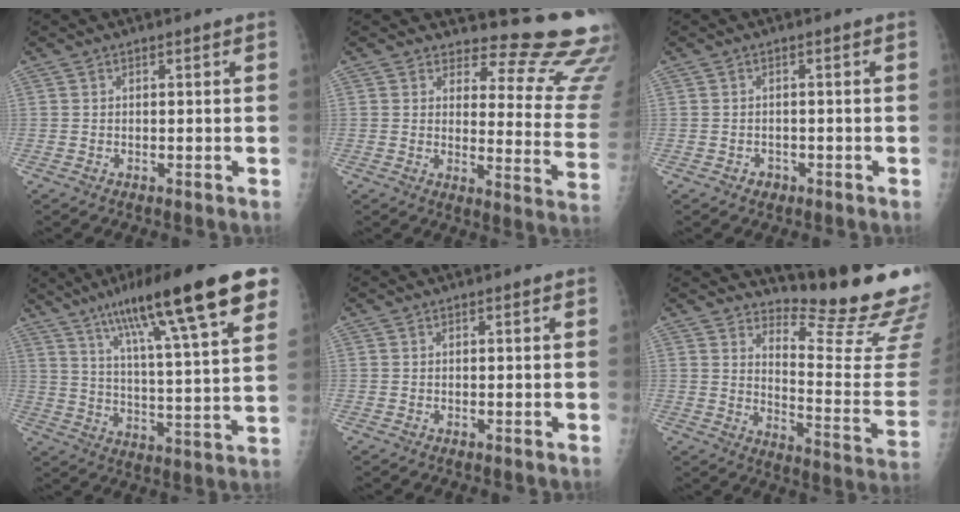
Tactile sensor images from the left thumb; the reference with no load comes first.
{"total": 16.8, "force": [16.2, 3.5, 2.7], "torque": [0.015, -0.179, 0.163]}
{"total": 1.1, "force": [-0.6, 0.9, 0.2], "torque": [0.000, 0.006, -0.007]}
{"total": 25.0, "force": [14.9, 3.8, 19.7], "torque": [-0.294, -0.026, 0.229]}
{"total": 0.0}
{"total": 18.1, "force": [16.5, 1.7, 7.1], "torque": [-0.073, -0.195, 0.214]}